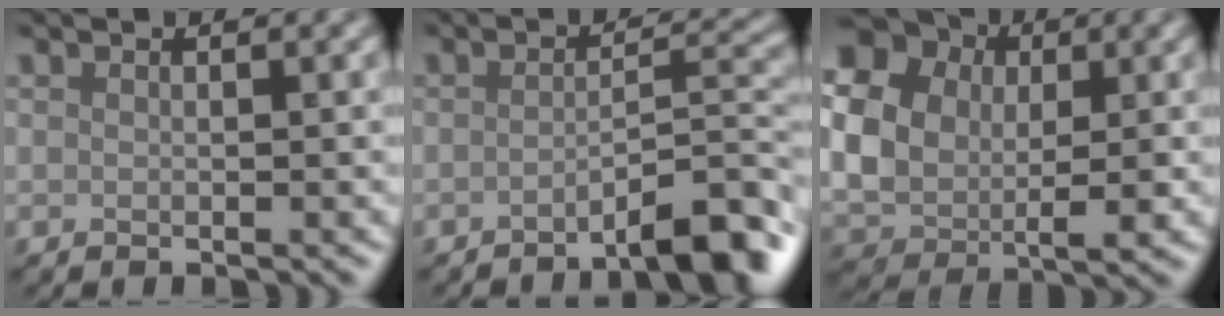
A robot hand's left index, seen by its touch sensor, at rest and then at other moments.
{"total": 5.4, "force": [-3.4, 0.9, 4.1], "torque": [-0.049, 0.015, -0.056]}
{"total": 13.0, "force": [2.9, 10.7, 6.8], "torque": [-0.147, 0.020, 0.044]}